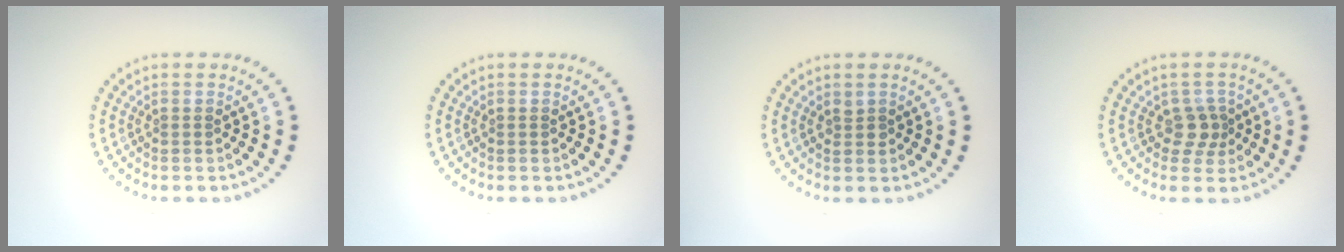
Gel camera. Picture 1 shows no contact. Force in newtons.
{"total": 0.0}
{"total": 0.6, "press": 0.6, "slide": 0.2}
{"total": 2.2, "press": 1.6, "slide": 1.4}